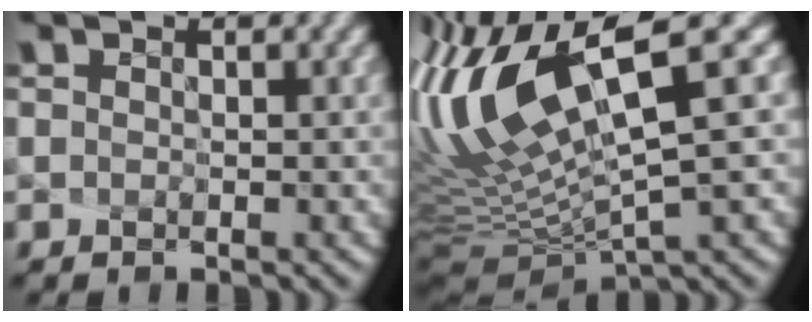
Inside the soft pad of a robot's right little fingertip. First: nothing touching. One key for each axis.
{"total": 12.5, "fx": 2.5, "fy": 2.1, "fz": 12.1, "tx": -0.253, "ty": 0.004, "tz": 0.081}